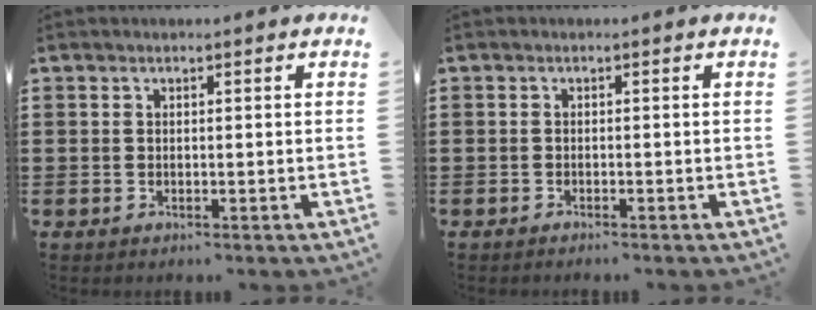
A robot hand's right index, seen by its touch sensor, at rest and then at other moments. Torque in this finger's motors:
{"motor_torque": [-0.67, 1.13, -0.18, 0.00]}